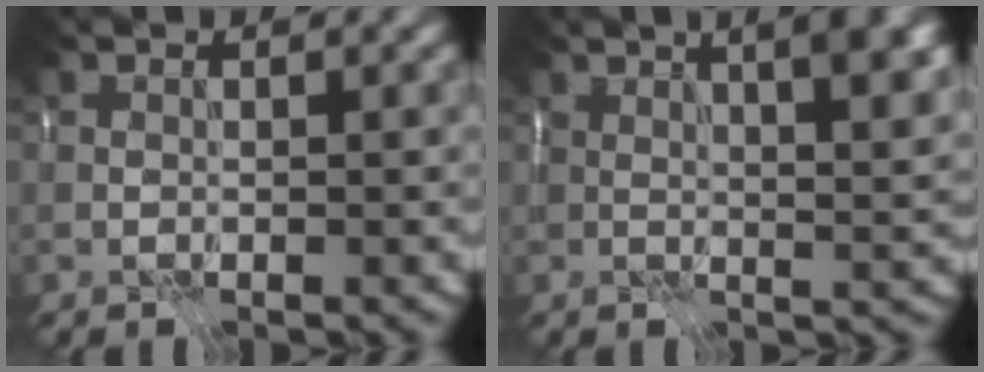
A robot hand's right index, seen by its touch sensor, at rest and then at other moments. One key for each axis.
{"total": 8.5, "fx": 4.0, "fy": 3.0, "fz": 6.9, "tx": -0.051, "ty": 0.036, "tz": 0.035}